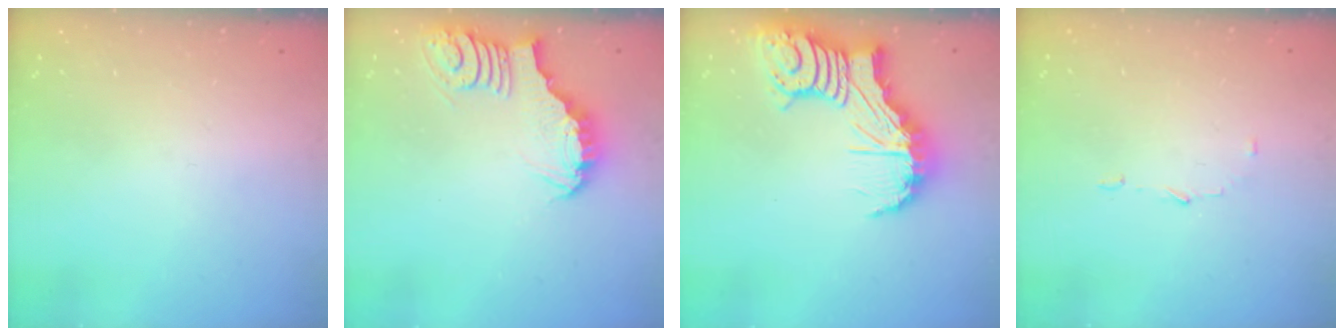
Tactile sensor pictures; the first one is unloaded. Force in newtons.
{"total": 3.9, "press": 3.9, "slide": 0.3}
{"total": 14.6, "press": 14.5, "slide": 1.7}
{"total": 3.4, "press": 3.4, "slide": 0.2}